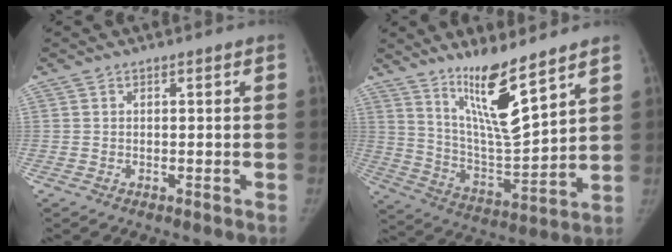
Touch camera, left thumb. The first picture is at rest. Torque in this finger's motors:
{"motor_torque": [0.26, 0.15, 1.52, -1.27, 0.34]}